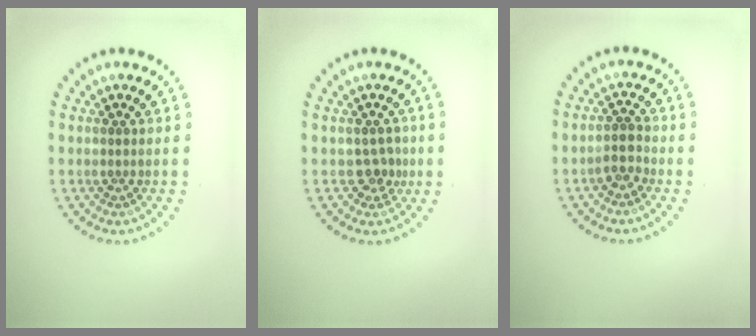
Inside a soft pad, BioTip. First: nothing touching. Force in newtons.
{"total": 1.7, "press": 1.5, "slide": 0.8}
{"total": 1.7, "press": 1.4, "slide": 1.0}